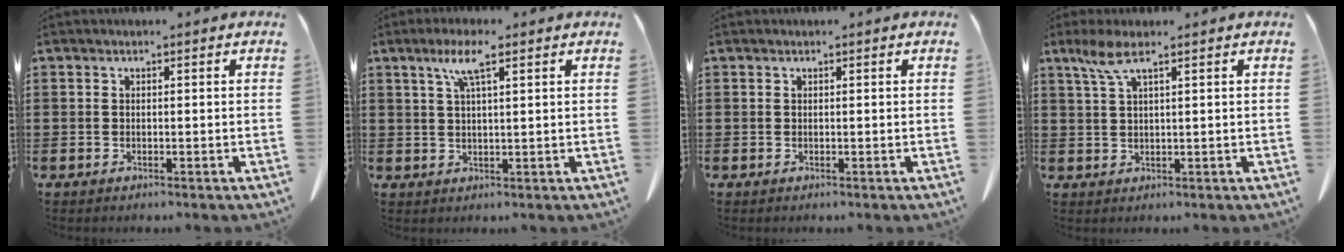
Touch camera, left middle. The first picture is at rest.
{"total": 5.1, "force": [2.8, 0.7, 4.2], "torque": [-0.089, 0.007, 0.046]}
{"total": 0.0}
{"total": 4.0, "force": [2.3, 0.6, 3.2], "torque": [-0.075, -0.001, 0.039]}